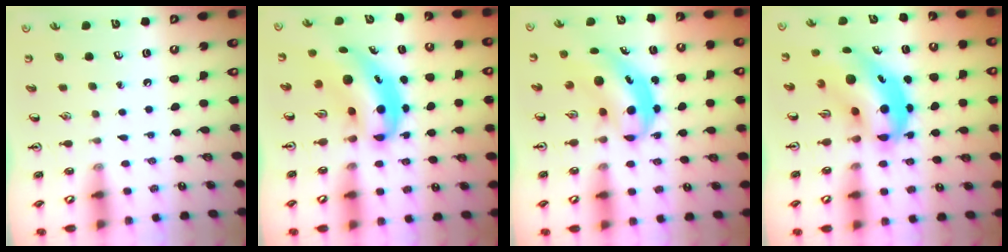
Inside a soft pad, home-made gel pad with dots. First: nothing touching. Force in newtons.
{"total": 7.0, "press": 6.8, "slide": 1.7}
{"total": 5.1, "press": 4.9, "slide": 1.3}
{"total": 9.6, "press": 9.2, "slide": 2.7}